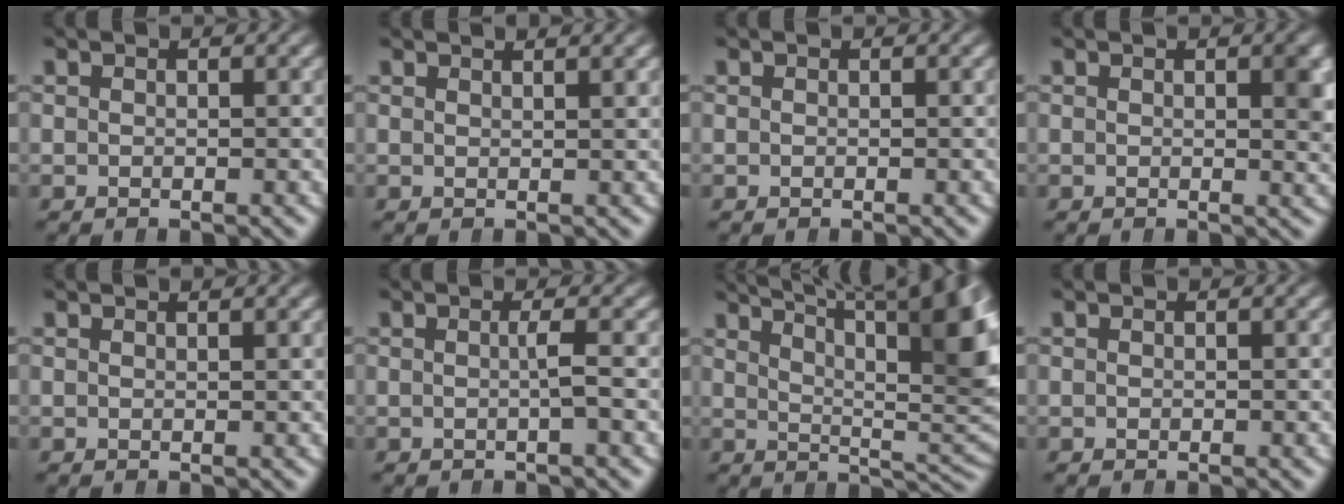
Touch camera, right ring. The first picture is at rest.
{"total": 1.4, "force": [1.3, -0.5, 0.2], "torque": [-0.003, -0.002, 0.021]}
{"total": 0.0}
{"total": 1.9, "force": [0.4, 0.4, 1.8], "torque": [-0.020, -0.007, 0.005]}
{"total": 0.7, "force": [0.6, -0.3, 0.0], "torque": [0.001, -0.001, 0.011]}
{"total": 1.2, "force": [-0.4, -0.6, 0.9], "torque": [-0.023, -0.001, -0.007]}
{"total": 13.5, "force": [6.2, 5.2, 10.9], "torque": [-0.118, 0.012, 0.088]}
{"total": 0.0}